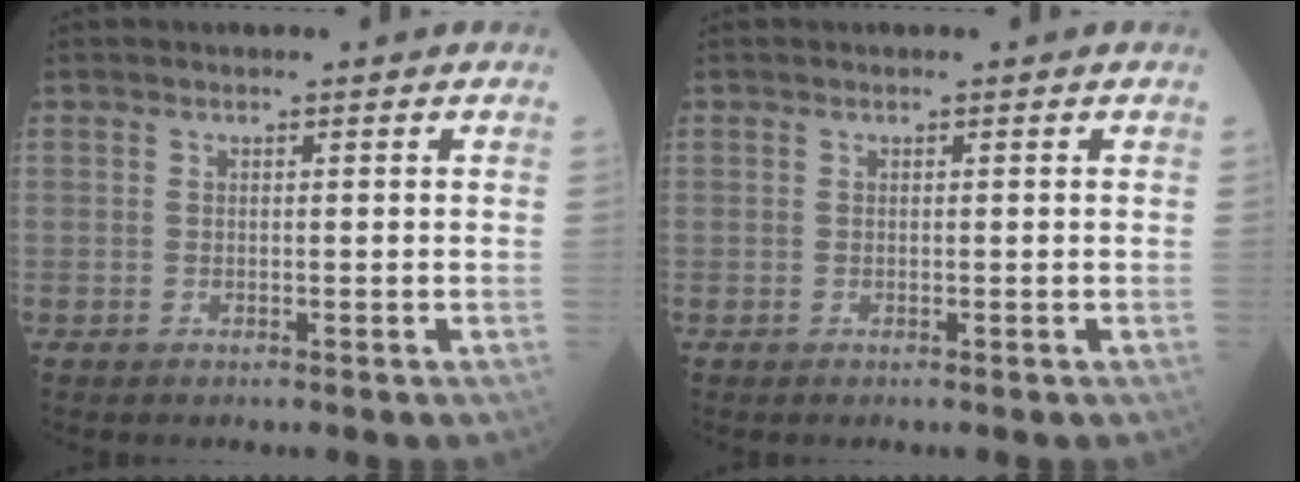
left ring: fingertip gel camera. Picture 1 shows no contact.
{"total": 0.0}